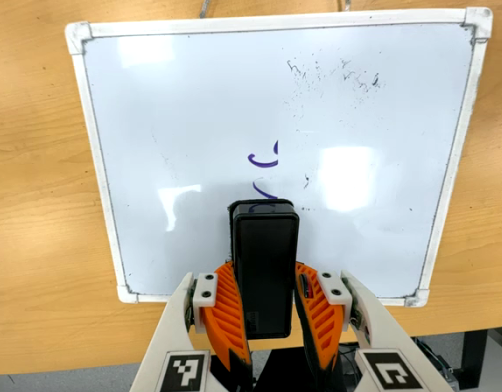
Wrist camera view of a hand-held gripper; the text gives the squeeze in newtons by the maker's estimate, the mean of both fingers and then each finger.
{"total": 9.8, "left": 7.8, "right": 11.7}